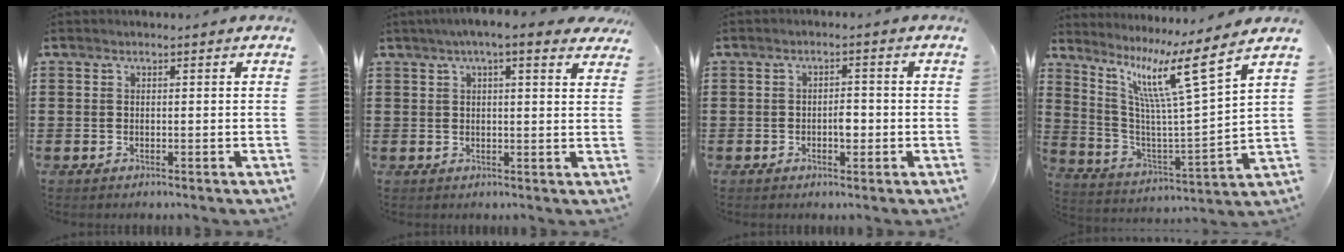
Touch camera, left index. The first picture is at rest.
{"total": 4.6, "force": [3.4, 0.9, 3.0], "torque": [-0.060, 0.001, 0.057]}
{"total": 2.3, "force": [-0.5, 1.1, 1.9], "torque": [-0.030, 0.001, -0.013]}
{"total": 11.6, "force": [7.1, -0.1, 9.2], "torque": [-0.202, -0.038, 0.105]}